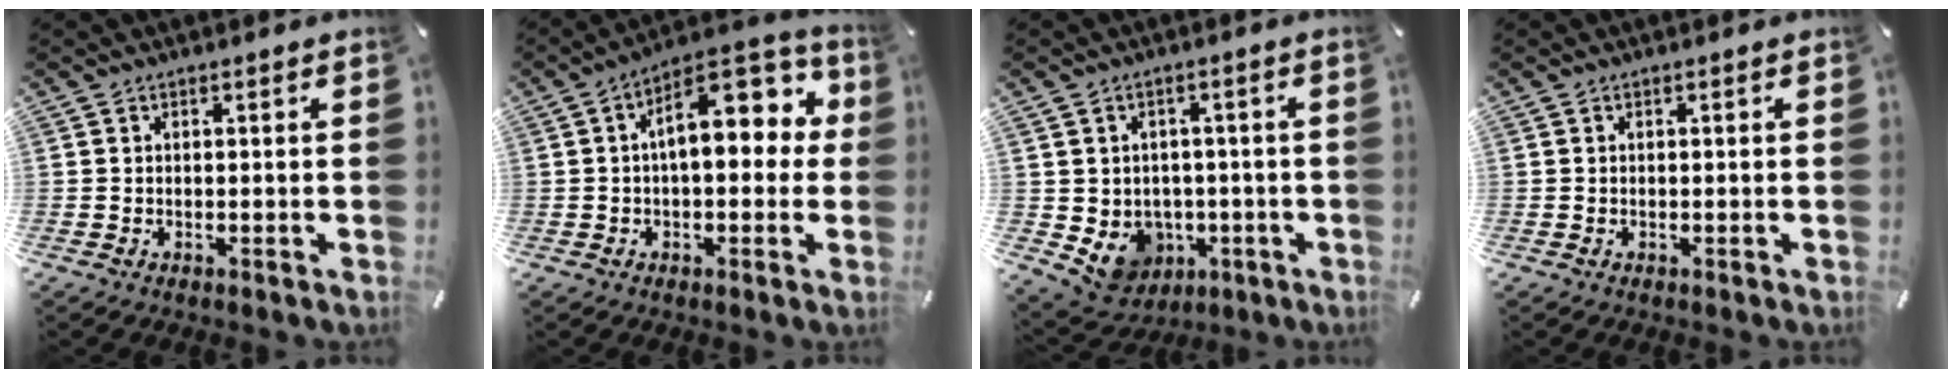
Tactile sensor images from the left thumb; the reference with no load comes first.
{"total": 15.3, "force": [3.7, 7.6, 12.7], "torque": [-0.171, -0.023, 0.061]}
{"total": 6.8, "force": [-0.9, 6.5, 1.7], "torque": [-0.048, -0.010, -0.013]}
{"total": 0.0}